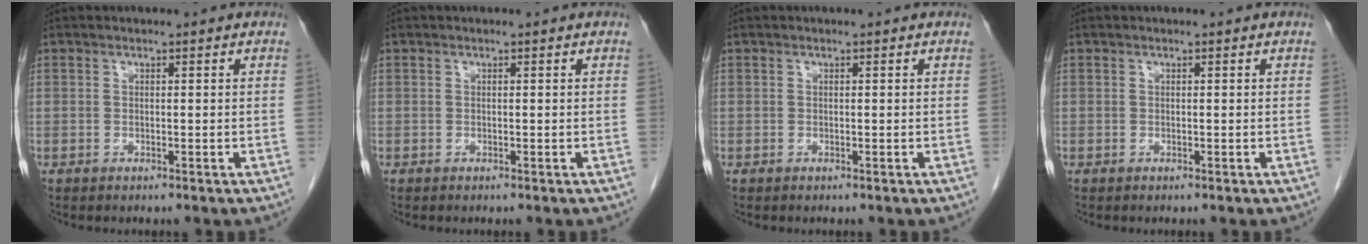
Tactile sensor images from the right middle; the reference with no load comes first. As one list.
[{"total": 0.0}, {"total": 0.0}, {"total": 0.0}]